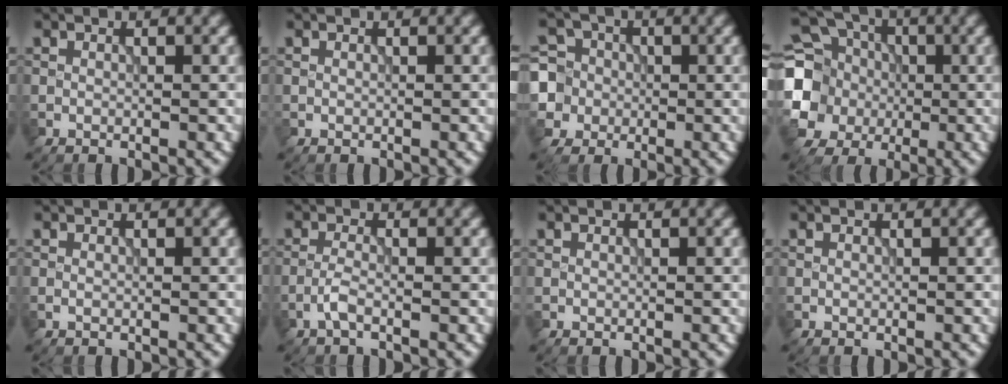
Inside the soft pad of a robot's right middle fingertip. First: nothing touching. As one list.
[{"total": 0.0}, {"total": 7.4, "force": [-1.1, 7.0, 1.9], "torque": [-0.049, 0.017, -0.052]}, {"total": 11.9, "force": [-1.4, 10.8, 4.9], "torque": [-0.158, -0.001, -0.056]}, {"total": 0.0}, {"total": 1.6, "force": [-0.9, 0.4, 1.3], "torque": [-0.029, 0.005, -0.023]}, {"total": 0.0}, {"total": 0.0}]